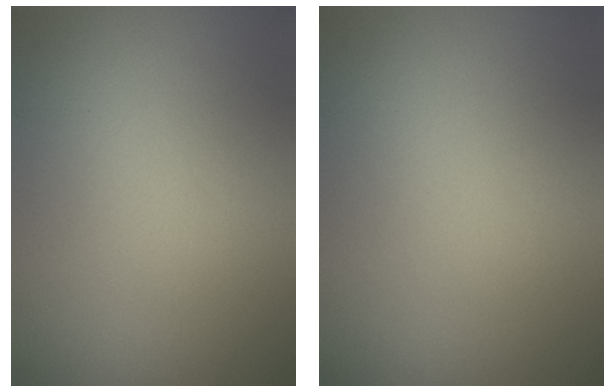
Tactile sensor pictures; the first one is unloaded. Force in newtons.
{"total": 0.0}